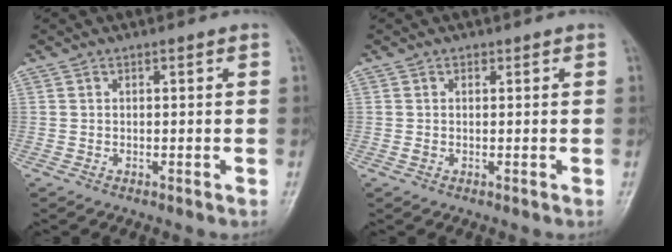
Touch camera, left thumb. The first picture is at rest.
{"total": 0.9, "force": [0.2, 0.8, 0.4], "torque": [-0.004, 0.000, 0.002]}